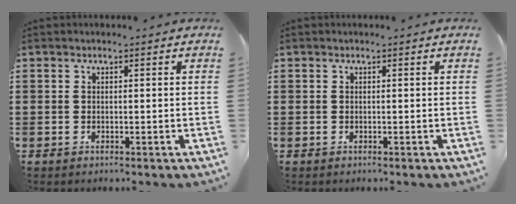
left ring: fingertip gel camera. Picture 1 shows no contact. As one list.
[{"total": 0.0}]